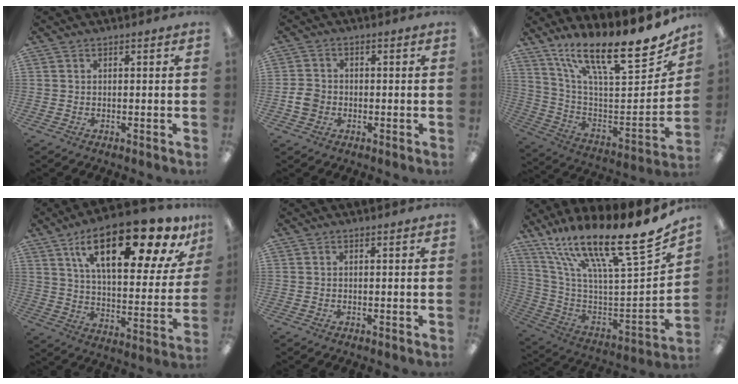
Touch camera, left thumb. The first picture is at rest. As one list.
[{"total": 4.3, "force": [-1.0, 3.6, 2.1], "torque": [-0.041, 0.007, -0.019]}, {"total": 20.2, "force": [14.9, 5.0, 12.7], "torque": [-0.193, -0.118, 0.245]}, {"total": 24.0, "force": [14.3, 9.0, 17.0], "torque": [-0.254, -0.071, 0.229]}, {"total": 0.0}, {"total": 21.9, "force": [16.6, 3.0, 13.9], "torque": [-0.218, -0.136, 0.265]}]